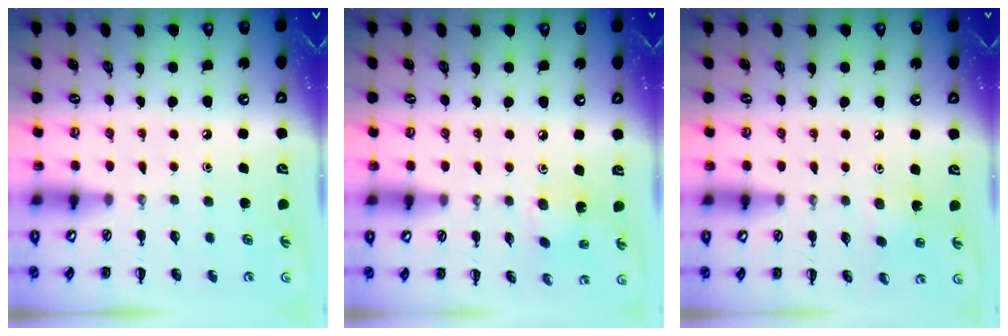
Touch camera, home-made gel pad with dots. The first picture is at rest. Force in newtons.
{"total": 1.7, "press": 1.7, "slide": 0.5}
{"total": 6.5, "press": 6.3, "slide": 1.4}